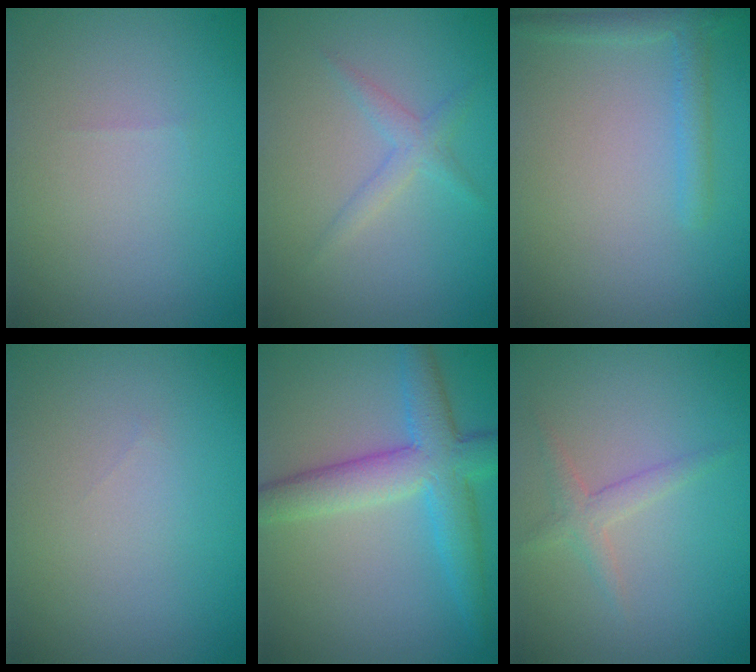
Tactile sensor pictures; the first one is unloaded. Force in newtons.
{"total": 1.6, "press": 1.6, "slide": 0.1}
{"total": 1.9, "press": 1.8, "slide": 0.2}
{"total": 0.0}
{"total": 5.6, "press": 5.6, "slide": 0.1}
{"total": 1.7, "press": 1.7, "slide": 0.1}